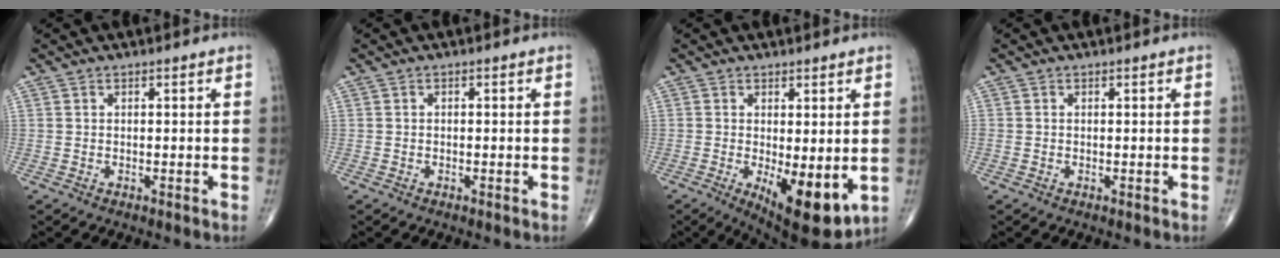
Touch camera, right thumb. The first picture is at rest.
{"total": 0.0}
{"total": 11.2, "force": [-2.3, 4.2, 10.1], "torque": [-0.137, -0.026, -0.020]}
{"total": 0.0}